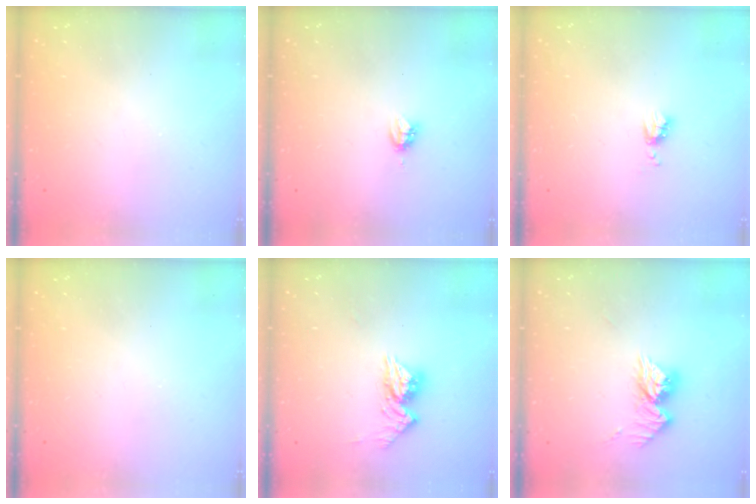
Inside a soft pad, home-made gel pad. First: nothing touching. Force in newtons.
{"total": 3.9, "press": 3.9, "slide": 0.5}
{"total": 4.1, "press": 4.0, "slide": 0.5}
{"total": 0.0}
{"total": 9.9, "press": 9.8, "slide": 0.9}
{"total": 10.6, "press": 10.6, "slide": 1.0}